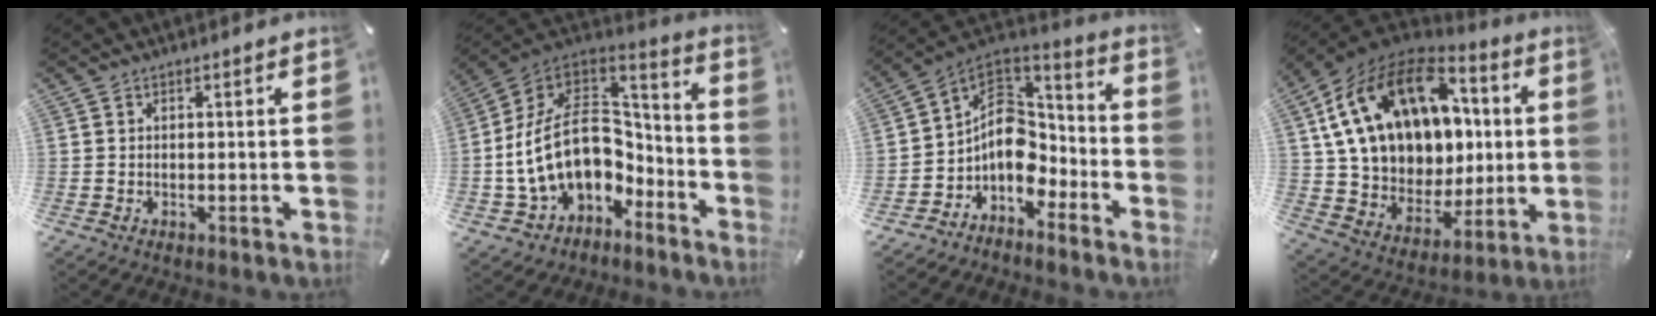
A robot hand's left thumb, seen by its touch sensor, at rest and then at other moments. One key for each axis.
{"total": 18.8, "fx": -2.5, "fy": 14.2, "fz": 12.0, "tx": -0.240, "ty": -0.008, "tz": -0.028}
{"total": 10.8, "fx": -2.9, "fy": 8.8, "fz": 5.5, "tx": -0.103, "ty": -0.002, "tz": -0.052}
{"total": 21.4, "fx": 7.0, "fy": 15.2, "fz": 13.3, "tx": -0.256, "ty": -0.031, "tz": 0.135}